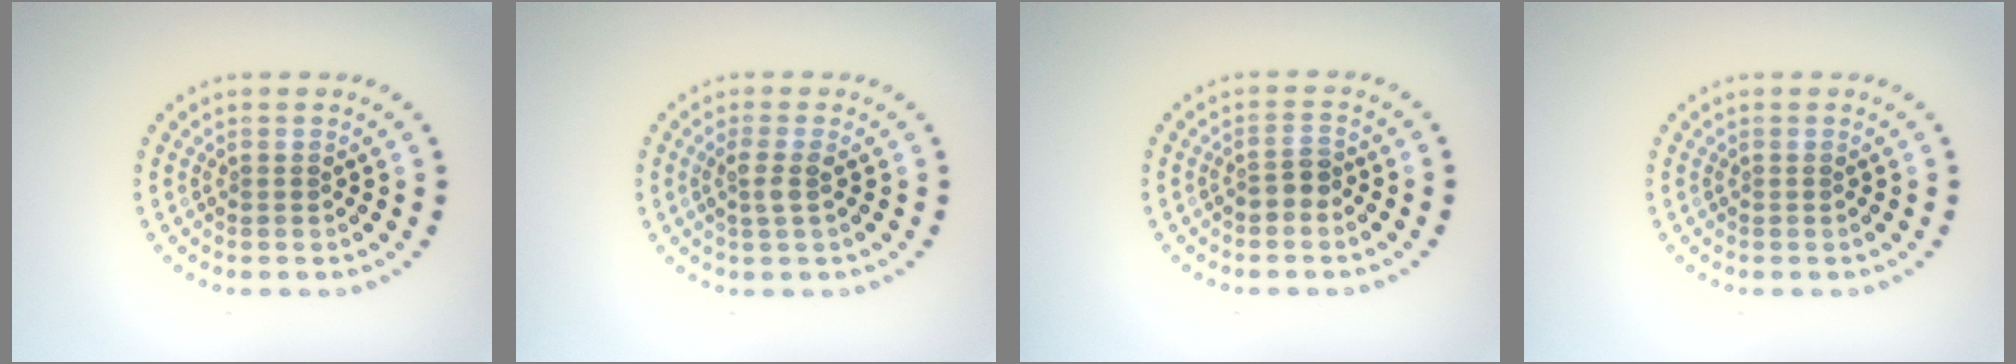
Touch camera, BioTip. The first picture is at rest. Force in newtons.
{"total": 1.6, "press": 1.4, "slide": 0.8}
{"total": 1.7, "press": 1.5, "slide": 0.7}
{"total": 0.0}